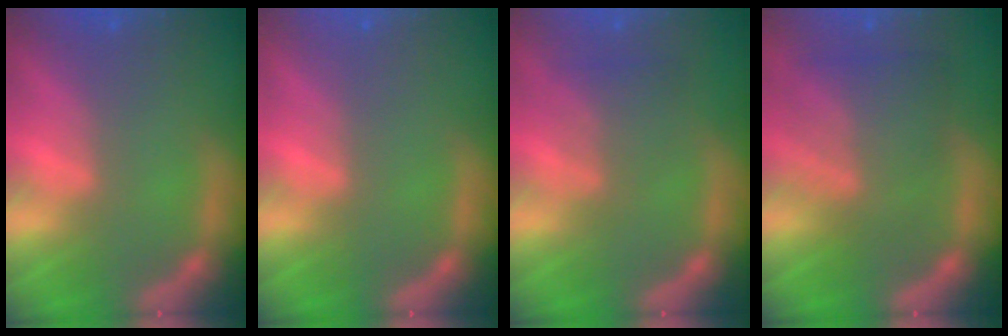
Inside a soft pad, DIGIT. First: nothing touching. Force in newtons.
{"total": 0.0}
{"total": 3.0}
{"total": 6.5}